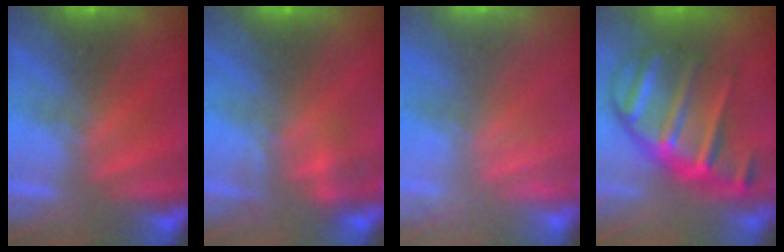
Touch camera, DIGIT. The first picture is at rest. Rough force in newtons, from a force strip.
{"total": 2.2}
{"total": 1.9}
{"total": 7.1}